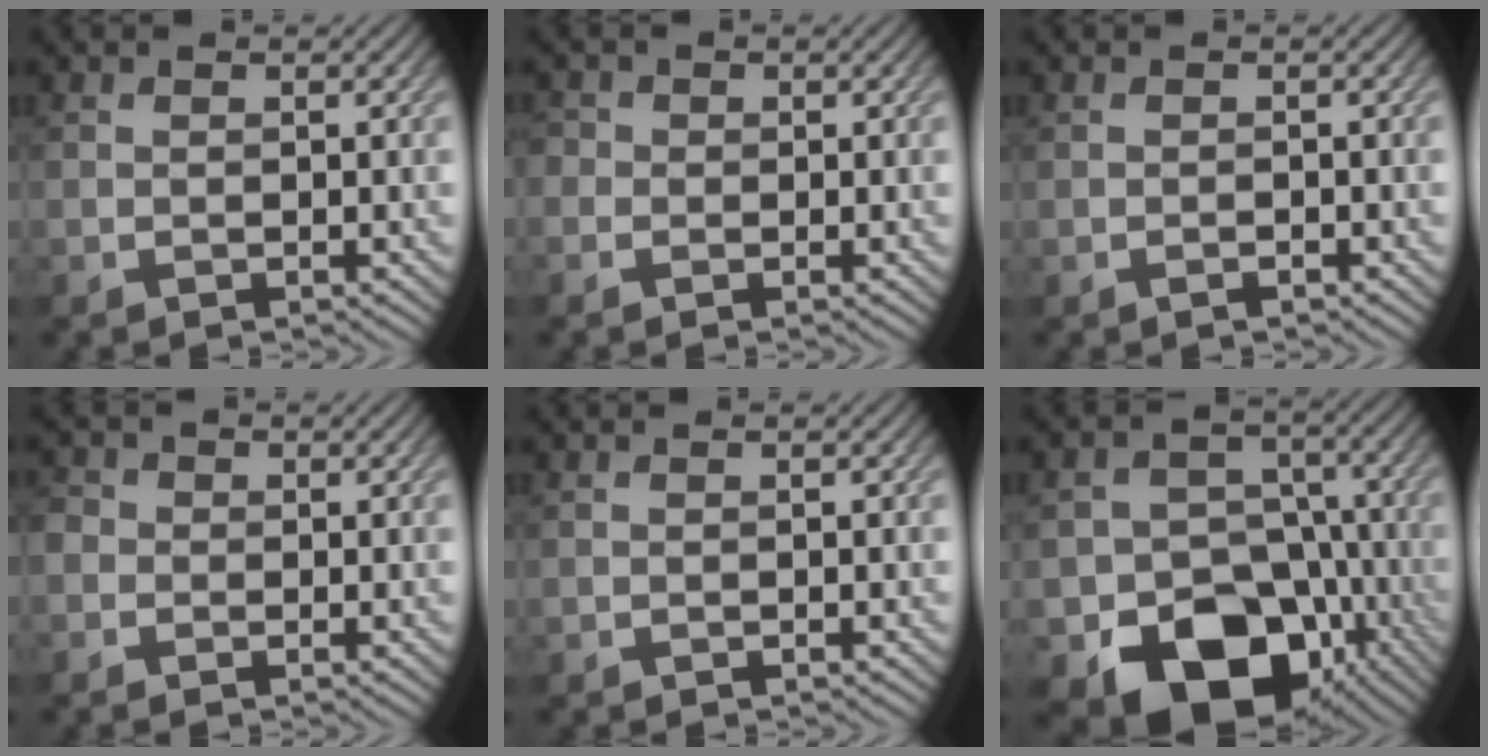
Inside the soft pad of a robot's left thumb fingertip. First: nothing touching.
{"total": 1.8, "force": [0.0, 1.8, 0.4], "torque": [-0.006, 0.004, -0.012]}
{"total": 0.8, "force": [-0.6, 0.3, 0.5], "torque": [-0.007, 0.000, -0.008]}
{"total": 2.3, "force": [-0.3, 2.2, 0.7], "torque": [-0.014, 0.007, -0.018]}
{"total": 0.0}
{"total": 16.1, "force": [-8.3, 11.7, 7.3], "torque": [-0.117, -0.041, -0.132]}